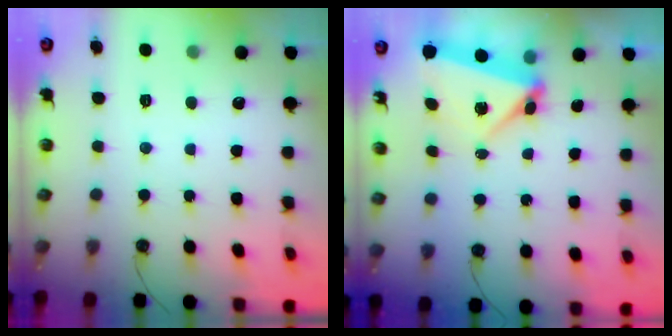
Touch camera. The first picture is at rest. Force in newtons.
{"total": 5.6, "press": 5.2, "slide": 1.9}